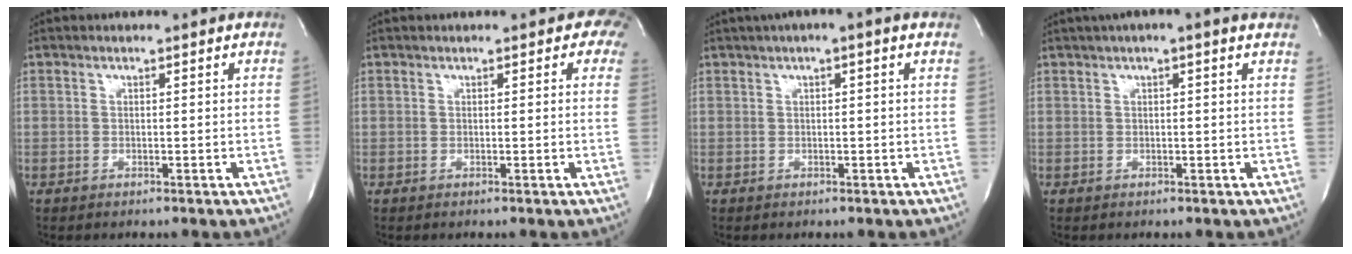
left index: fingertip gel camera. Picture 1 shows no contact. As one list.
[{"total": 3.0, "force": [1.7, 1.8, 1.7], "torque": [0.003, 0.007, 0.011]}, {"total": 2.9, "force": [1.3, -0.1, 2.6], "torque": [-0.044, 0.015, 0.015]}, {"total": 4.4, "force": [2.8, 0.3, 3.4], "torque": [-0.054, 0.025, 0.033]}]